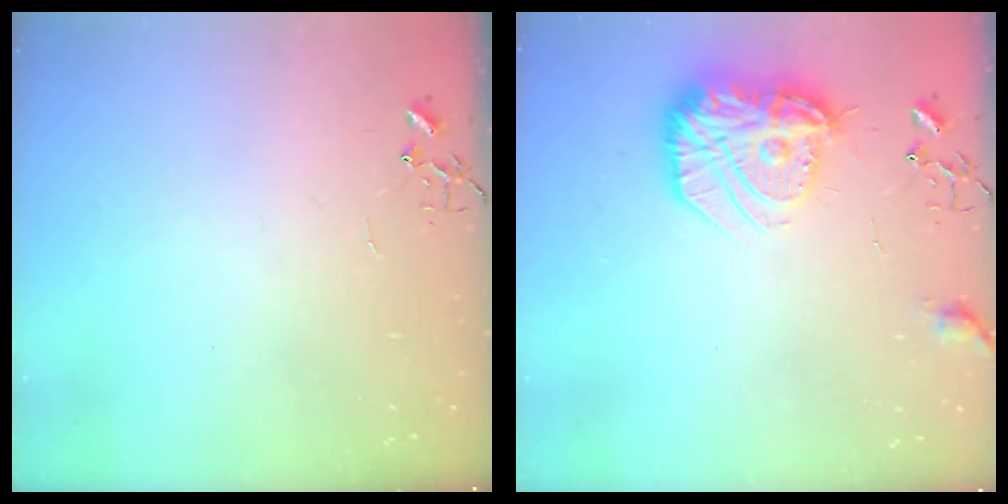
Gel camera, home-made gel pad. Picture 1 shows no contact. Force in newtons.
{"total": 18.5, "press": 18.5, "slide": 1.4}